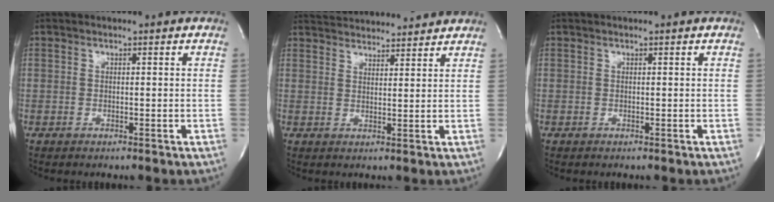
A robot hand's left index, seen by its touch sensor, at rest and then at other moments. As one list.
[{"total": 11.2, "force": [10.7, 1.4, 2.8], "torque": [-0.050, 0.022, 0.153]}, {"total": 0.0}]